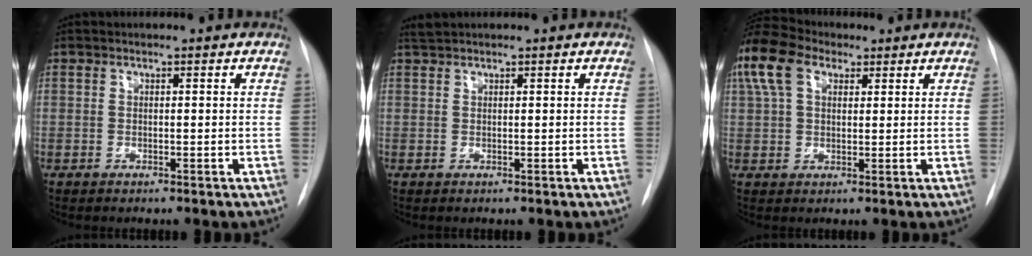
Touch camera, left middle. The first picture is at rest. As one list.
[{"total": 1.1, "force": [1.0, -0.2, 0.3], "torque": [-0.006, 0.010, 0.025]}, {"total": 13.3, "force": [6.7, 8.2, 8.0], "torque": [-0.211, 0.056, 0.126]}]